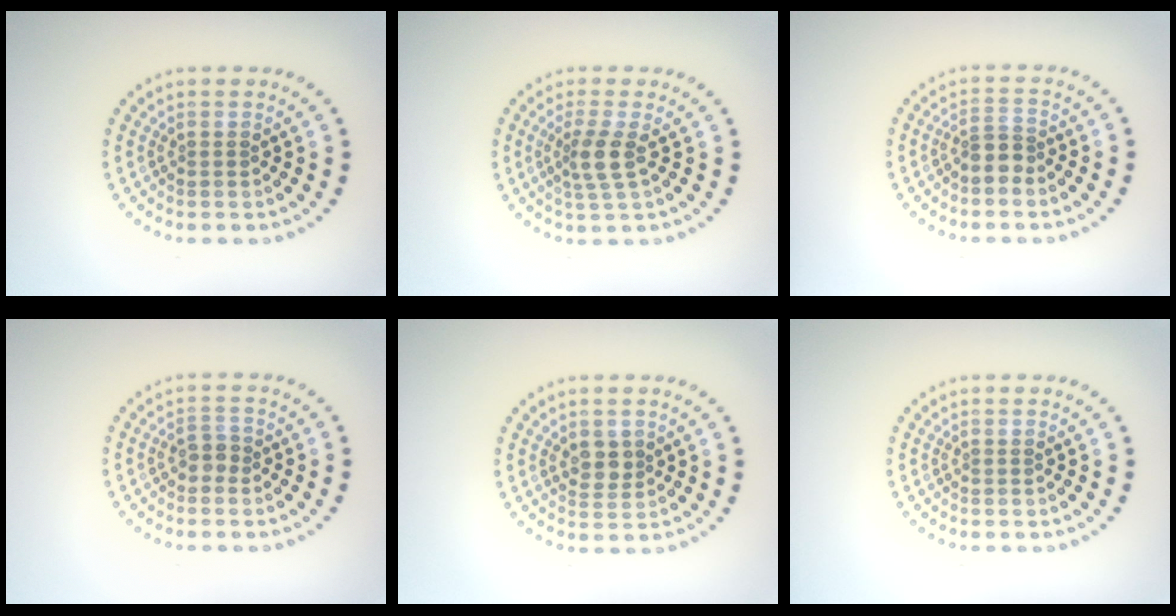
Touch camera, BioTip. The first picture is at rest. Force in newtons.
{"total": 2.5, "press": 2.0, "slide": 1.6}
{"total": 2.1, "press": 1.7, "slide": 1.3}
{"total": 1.5, "press": 1.4, "slide": 0.6}
{"total": 2.1, "press": 2.0, "slide": 0.7}
{"total": 0.0}